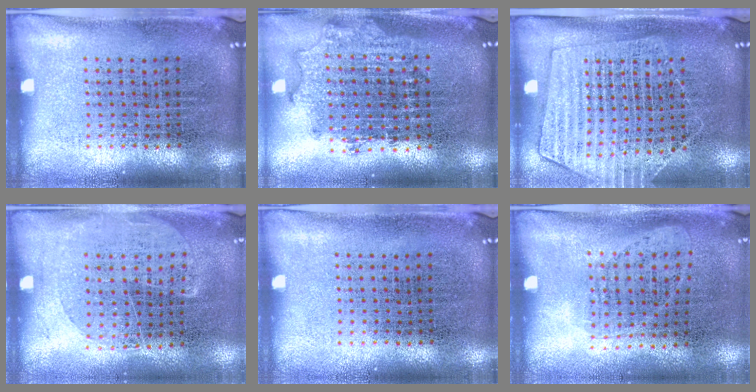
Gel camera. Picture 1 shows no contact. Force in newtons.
{"total": 1.8, "press": 1.4, "slide": 1.1}
{"total": 1.4, "press": 1.4, "slide": 0.2}
{"total": 1.2, "press": 1.0, "slide": 0.7}
{"total": 0.0}
{"total": 1.0, "press": 0.9, "slide": 0.5}